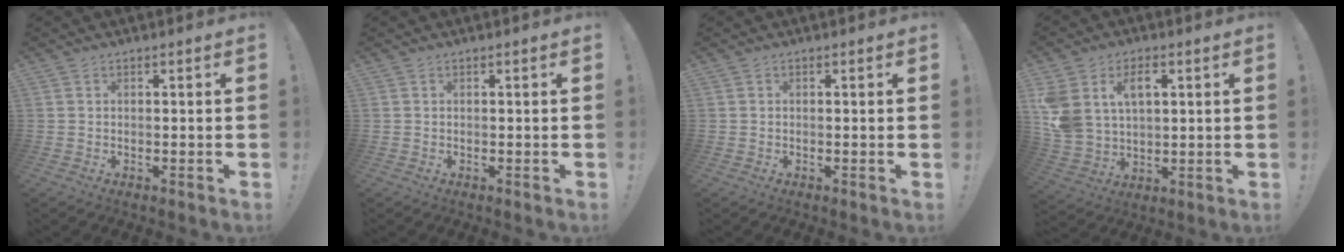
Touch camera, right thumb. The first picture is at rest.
{"total": 0.0}
{"total": 0.0}
{"total": 11.1, "force": [4.5, 7.9, 6.3], "torque": [-0.119, -0.016, 0.087]}